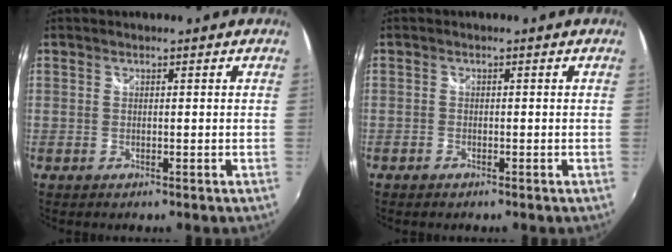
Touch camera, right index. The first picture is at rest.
{"total": 1.1, "force": [-1.0, 0.6, 0.1], "torque": [-0.006, -0.002, -0.020]}